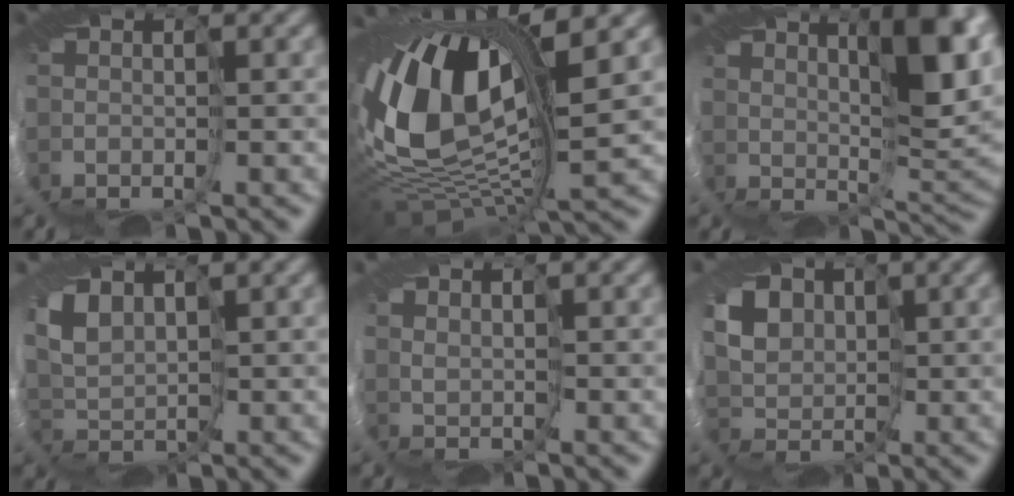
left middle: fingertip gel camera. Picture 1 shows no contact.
{"total": 14.3, "force": [3.4, 7.7, 11.5], "torque": [-0.265, 0.019, 0.048]}
{"total": 8.4, "force": [3.6, 2.3, 7.3], "torque": [-0.113, 0.004, 0.060]}
{"total": 2.5, "force": [1.7, 1.2, 1.3], "torque": [-0.040, 0.002, 0.029]}
{"total": 1.0, "force": [1.0, -0.2, -0.1], "torque": [-0.002, -0.001, 0.017]}
{"total": 6.7, "force": [3.0, 5.1, 3.1], "torque": [-0.058, 0.022, 0.034]}